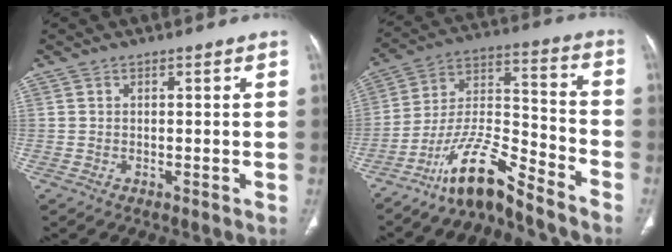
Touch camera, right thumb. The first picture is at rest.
{"total": 12.5, "force": [-10.5, 1.9, 6.4], "torque": [-0.129, 0.094, -0.199]}